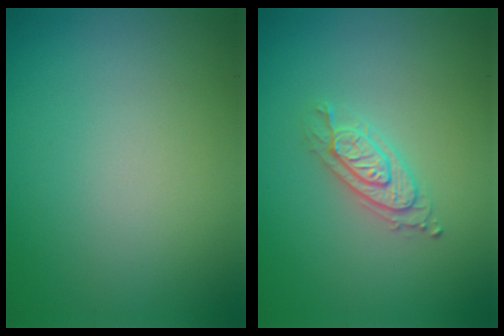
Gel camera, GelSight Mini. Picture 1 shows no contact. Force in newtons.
{"total": 2.4, "press": 2.2, "slide": 0.9}